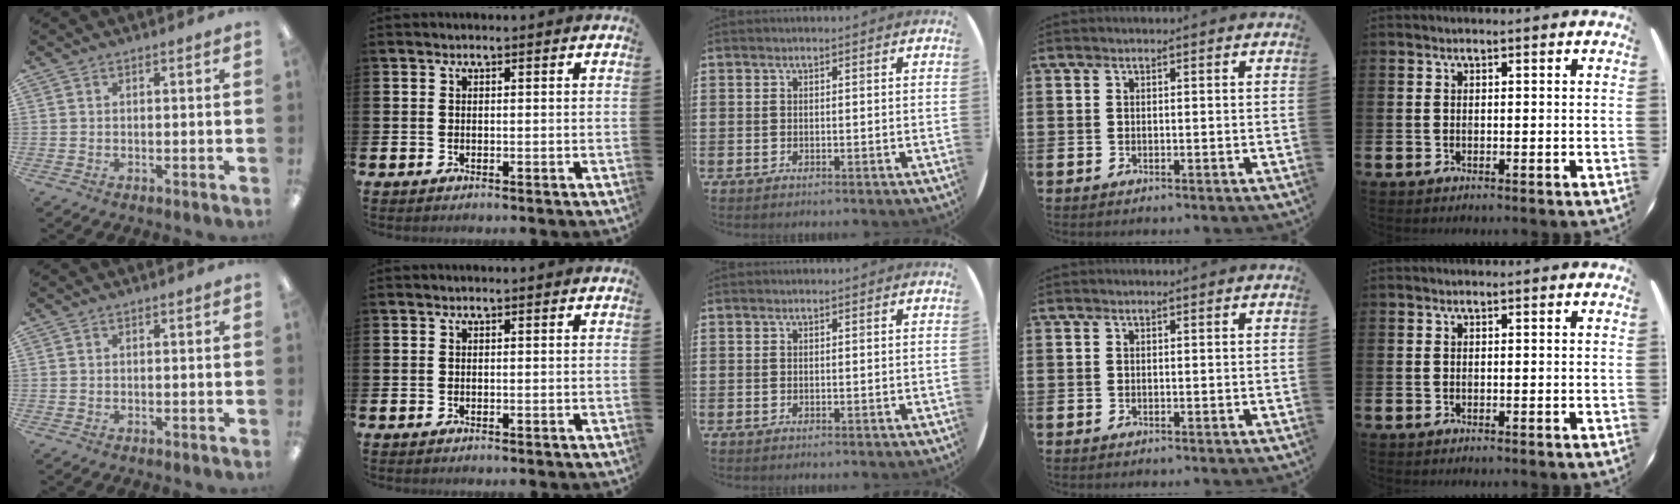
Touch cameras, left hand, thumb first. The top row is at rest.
{}